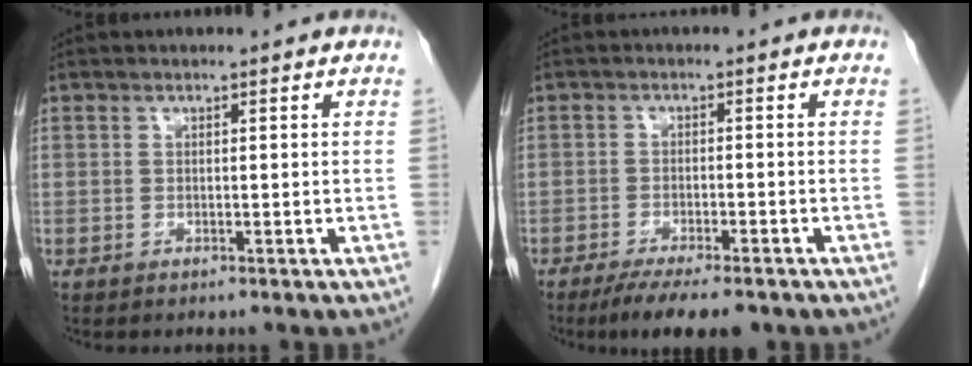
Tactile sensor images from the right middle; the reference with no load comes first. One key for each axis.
{"total": 8.3, "fx": -6.4, "fy": 1.7, "fz": 5.0, "tx": -0.069, "ty": -0.013, "tz": -0.096}